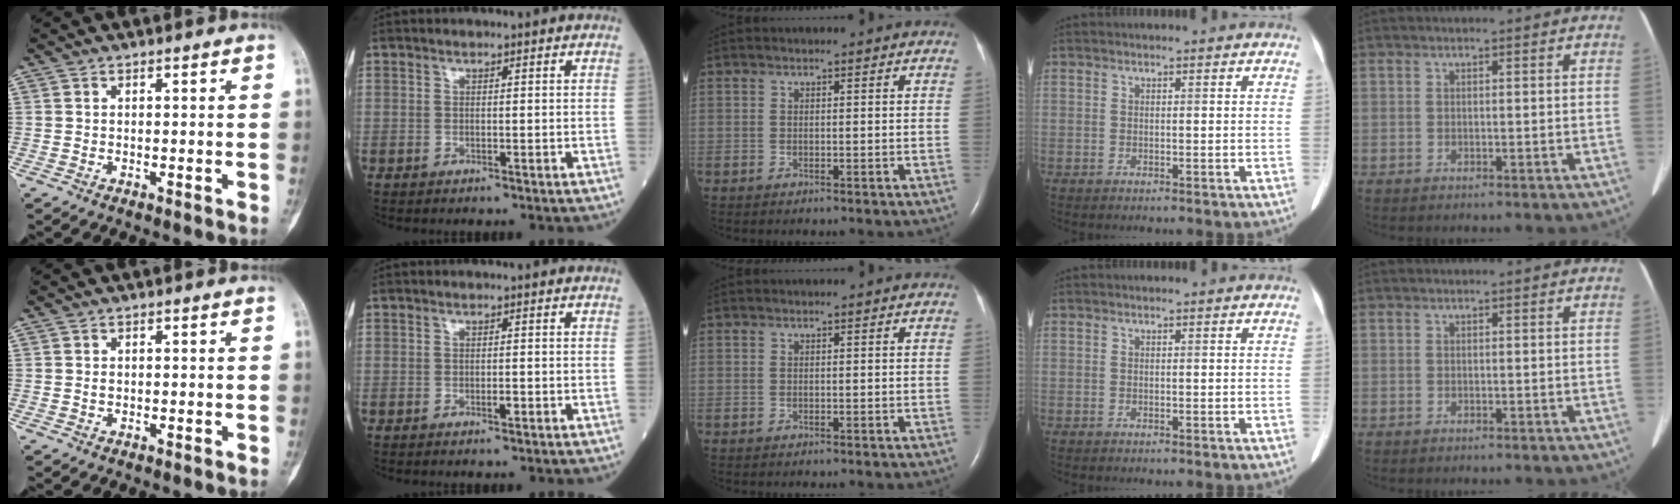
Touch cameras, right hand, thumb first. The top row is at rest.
{"thumb": {"total": 0.7, "force": [0.0, 0.5, 0.5], "torque": [-0.008, 0.001, -0.001]}, "index": {"total": 0.8, "force": [-0.3, 0.2, 0.7], "torque": [-0.014, -0.001, -0.005]}}